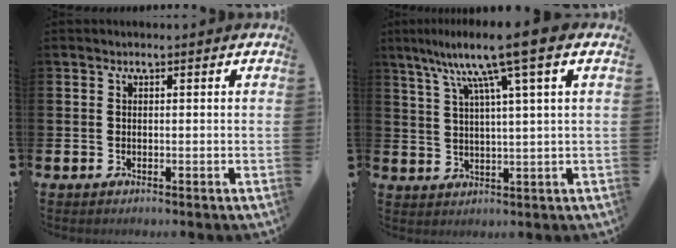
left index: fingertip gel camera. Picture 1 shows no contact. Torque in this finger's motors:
{"motor_torque": [1.26, -0.88, 1.05, 0.21]}